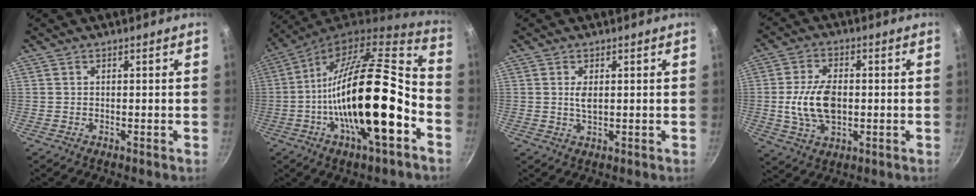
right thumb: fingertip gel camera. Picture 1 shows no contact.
{"total": 24.9, "force": [-7.4, 7.9, 22.4], "torque": [-0.355, 0.026, -0.134]}
{"total": 2.5, "force": [0.5, 1.2, 2.1], "torque": [-0.038, -0.004, 0.011]}
{"total": 10.8, "force": [-0.4, 6.4, 8.6], "torque": [-0.155, 0.005, -0.007]}